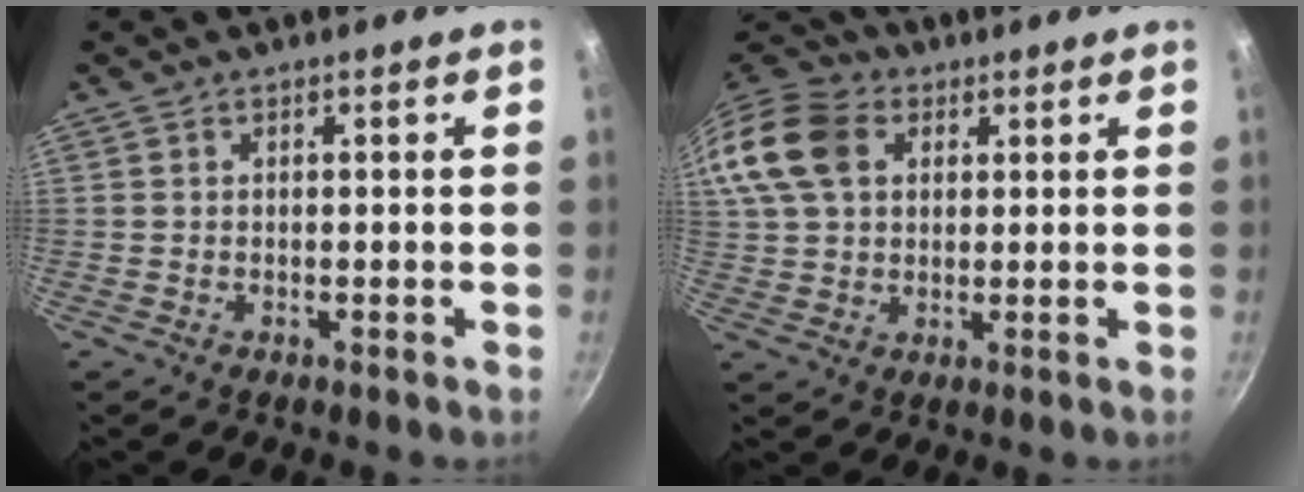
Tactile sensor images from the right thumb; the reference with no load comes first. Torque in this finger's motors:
{"motor_torque": [0.42, 0.62, 0.66, -0.45, 0.12]}